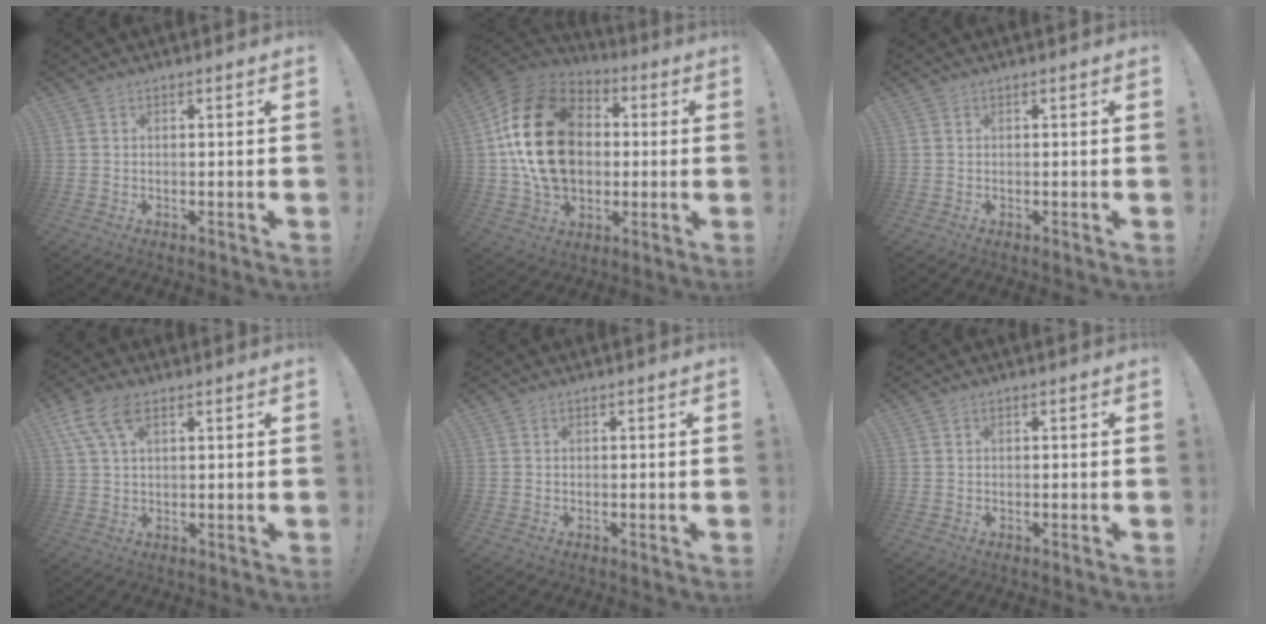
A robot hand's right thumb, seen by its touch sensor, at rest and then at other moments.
{"total": 25.3, "force": [2.3, 18.1, 17.6], "torque": [-0.310, 0.013, 0.052]}
{"total": 0.0}
{"total": 8.8, "force": [4.4, 4.3, 6.4], "torque": [-0.123, -0.003, 0.085]}
{"total": 0.0}
{"total": 0.0}